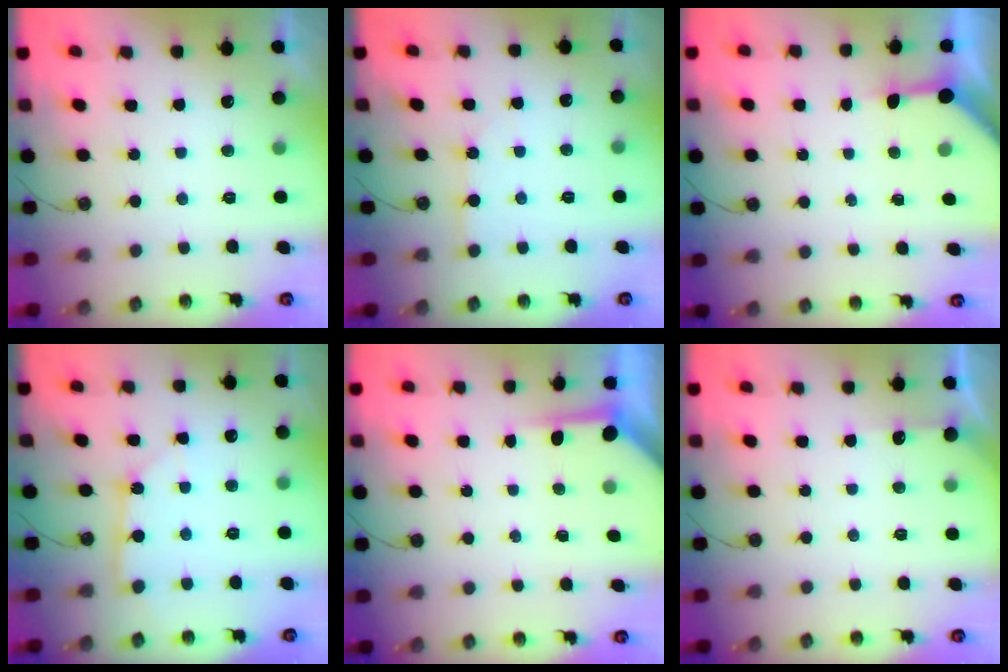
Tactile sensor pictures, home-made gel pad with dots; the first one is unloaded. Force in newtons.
{"total": 3.2, "press": 3.2, "slide": 0.5}
{"total": 3.6, "press": 3.6, "slide": 0.4}
{"total": 3.3, "press": 3.3, "slide": 0.3}
{"total": 3.9, "press": 3.9, "slide": 0.3}
{"total": 3.4, "press": 3.4, "slide": 0.4}